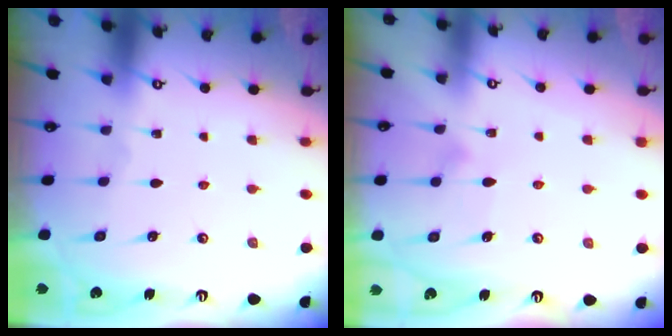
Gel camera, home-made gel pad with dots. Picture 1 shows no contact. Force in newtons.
{"total": 9.1, "press": 9.1, "slide": 0.3}